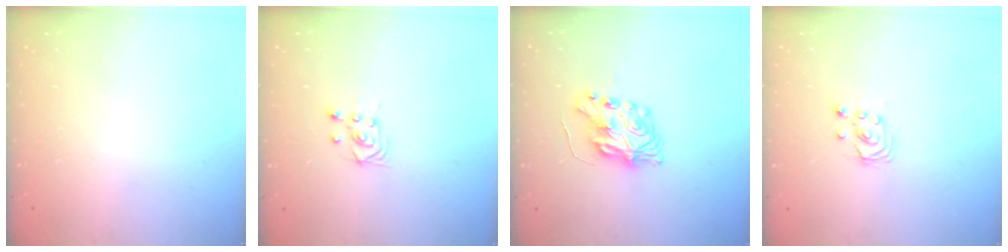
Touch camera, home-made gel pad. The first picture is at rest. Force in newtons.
{"total": 3.6, "press": 3.2, "slide": 1.6}
{"total": 8.3, "press": 8.2, "slide": 0.2}
{"total": 2.9, "press": 2.8, "slide": 0.3}